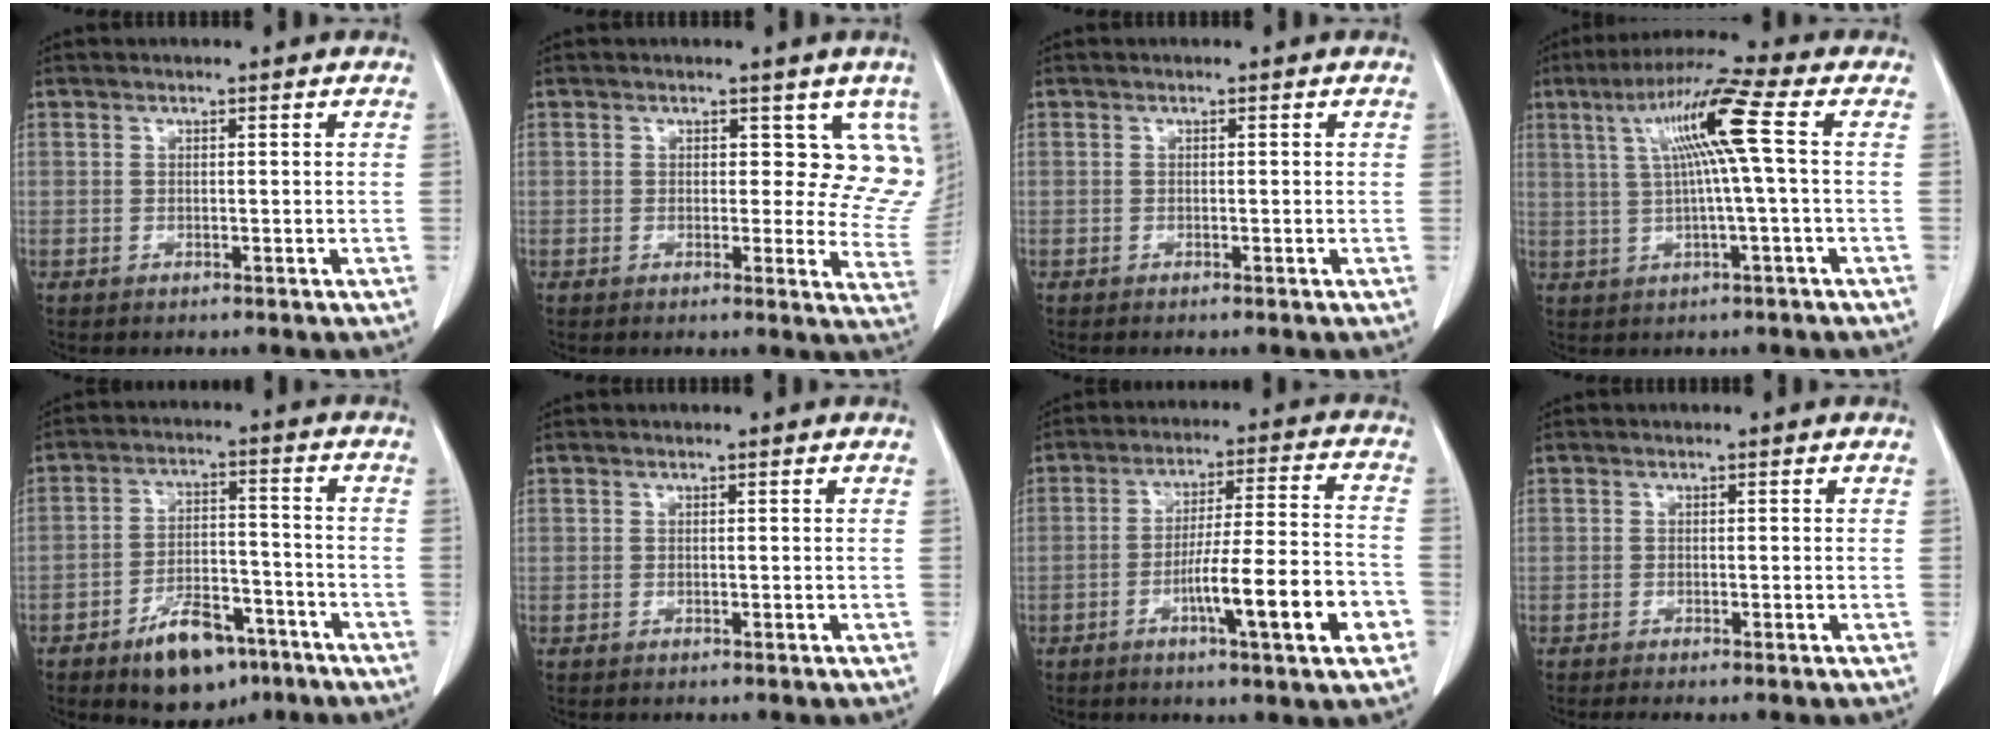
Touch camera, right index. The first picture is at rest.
{"total": 8.0, "force": [4.8, 4.5, 4.6], "torque": [-0.023, -0.014, 0.035]}
{"total": 0.0}
{"total": 9.7, "force": [1.9, -1.1, 9.4], "torque": [-0.171, 0.021, 0.036]}
{"total": 10.2, "force": [-6.5, 4.8, 6.3], "torque": [-0.102, 0.009, -0.100]}
{"total": 0.0}
{"total": 13.7, "force": [-5.1, 0.6, 12.7], "torque": [-0.201, 0.000, -0.077]}
{"total": 1.0, "force": [-0.6, -0.1, 0.8], "torque": [-0.014, -0.001, -0.013]}